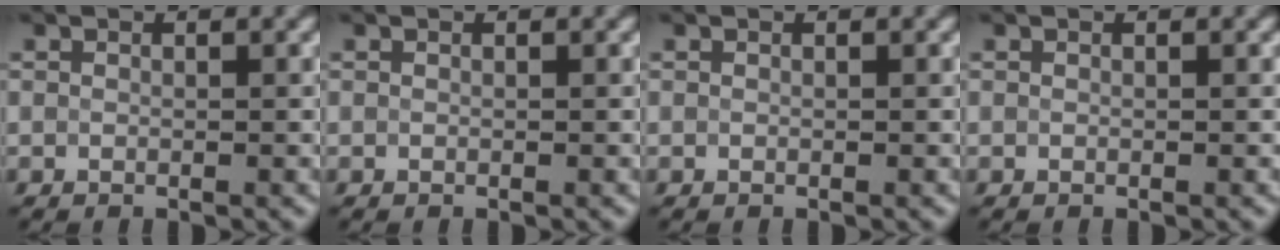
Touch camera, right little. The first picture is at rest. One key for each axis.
{"total": 0.0}
{"total": 0.0}
{"total": 0.0}